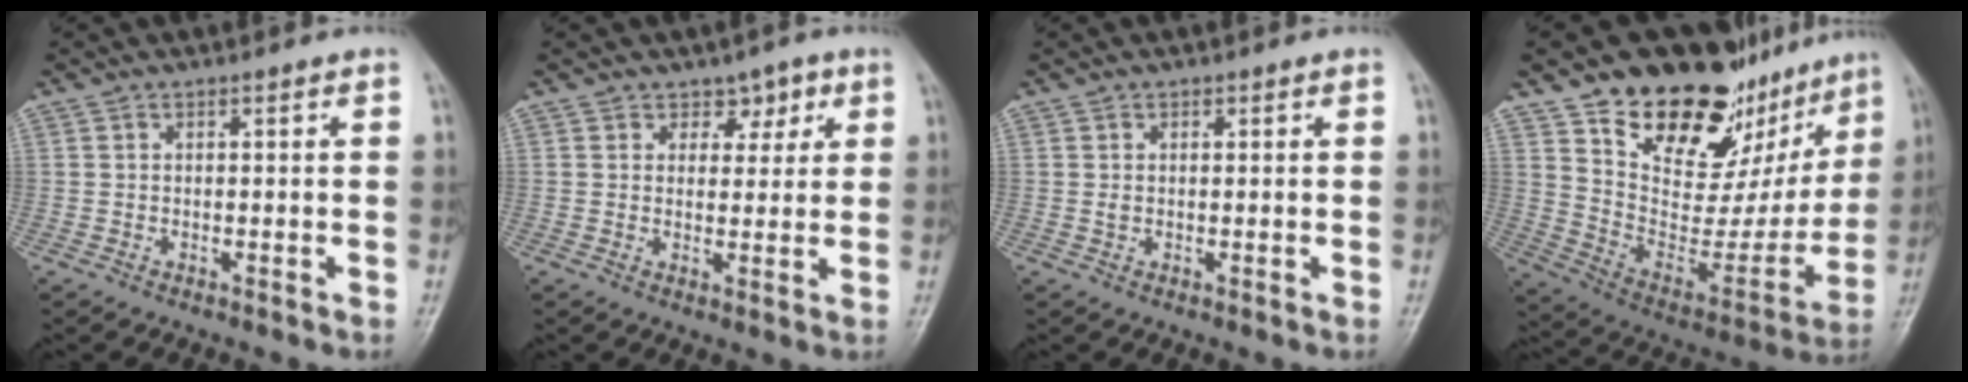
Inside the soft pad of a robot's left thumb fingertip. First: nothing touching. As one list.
[{"total": 4.2, "force": [2.3, 3.1, 1.8], "torque": [0.011, -0.009, 0.030]}, {"total": 1.1, "force": [0.3, 0.8, 0.6], "torque": [-0.008, 0.000, 0.006]}, {"total": 27.4, "force": [18.2, 14.4, 14.6], "torque": [-0.165, -0.075, 0.287]}]